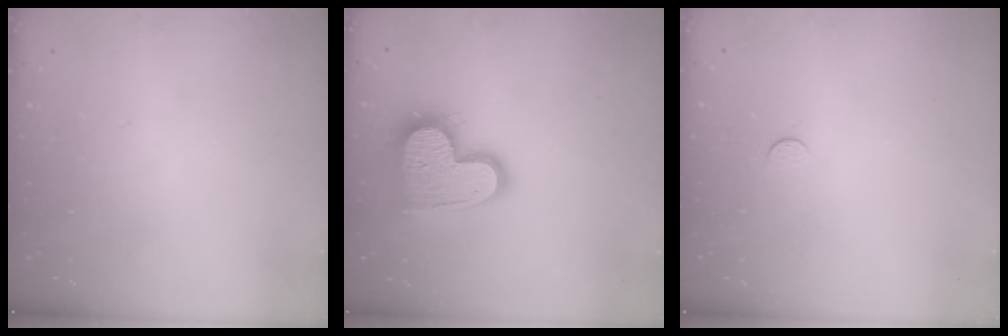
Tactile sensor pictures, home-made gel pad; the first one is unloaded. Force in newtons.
{"total": 17.9, "press": 17.9, "slide": 1.4}
{"total": 3.1, "press": 3.1, "slide": 0.4}